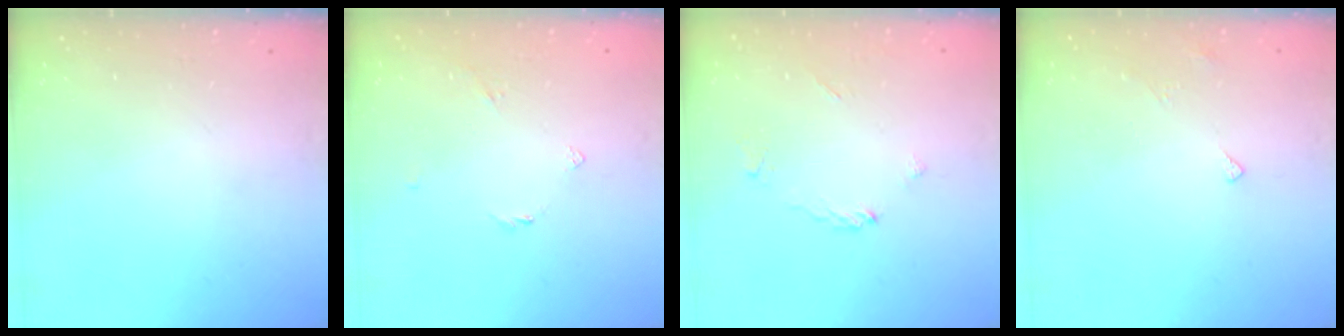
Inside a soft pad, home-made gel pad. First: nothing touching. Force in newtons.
{"total": 2.8, "press": 2.7, "slide": 0.6}
{"total": 2.7, "press": 2.7, "slide": 0.2}
{"total": 3.5, "press": 3.5, "slide": 0.4}